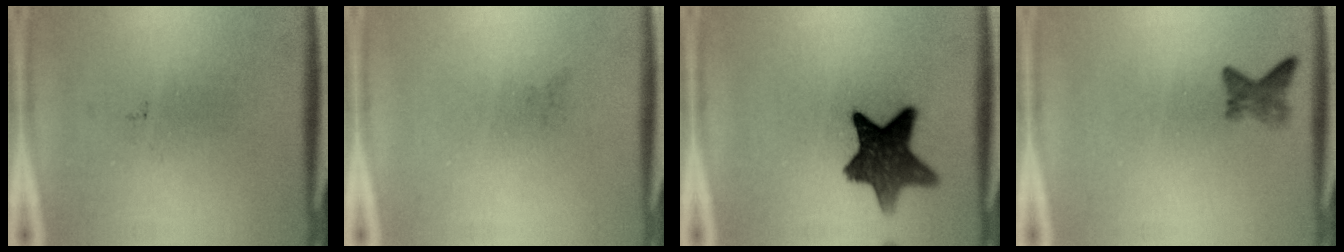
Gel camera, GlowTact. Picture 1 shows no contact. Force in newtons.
{"total": 0.0}
{"total": 11.0}
{"total": 2.0}